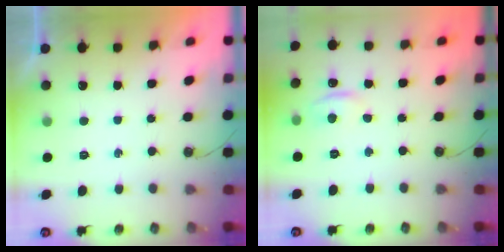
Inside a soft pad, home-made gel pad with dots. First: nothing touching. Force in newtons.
{"total": 3.1, "press": 3.0, "slide": 0.5}